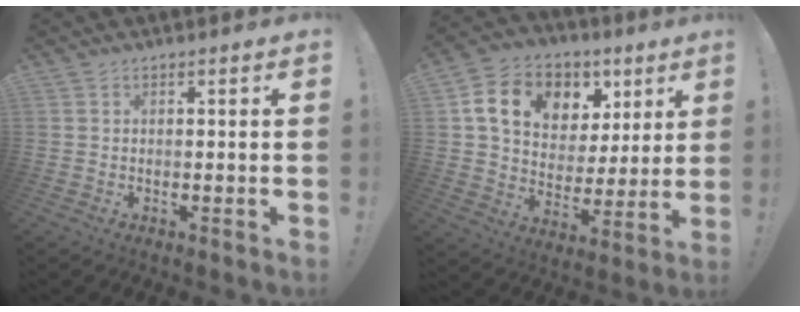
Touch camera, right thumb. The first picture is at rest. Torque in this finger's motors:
{"motor_torque": [1.79, 2.62, 0.50, -0.19, 0.17]}